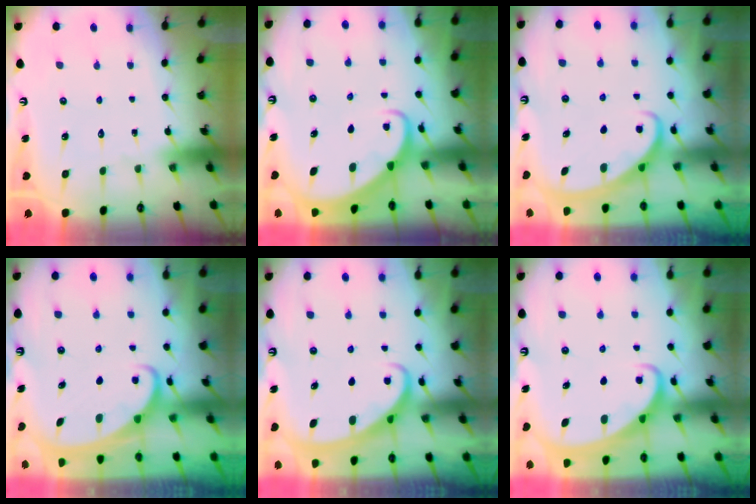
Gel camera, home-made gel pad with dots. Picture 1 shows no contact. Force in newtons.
{"total": 2.6, "press": 2.6, "slide": 0.3}
{"total": 3.0, "press": 2.9, "slide": 0.3}
{"total": 2.2, "press": 2.2, "slide": 0.3}
{"total": 2.6, "press": 2.6, "slide": 0.3}
{"total": 2.1, "press": 2.1, "slide": 0.3}